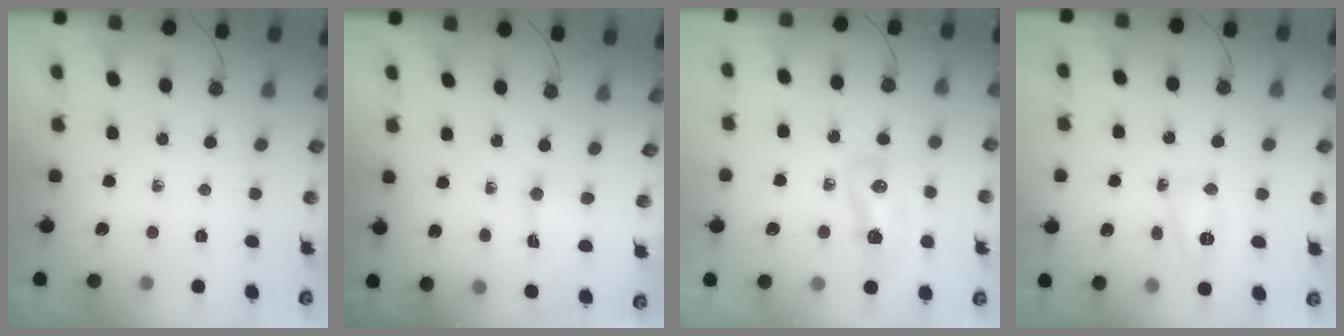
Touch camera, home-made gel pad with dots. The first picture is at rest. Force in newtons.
{"total": 1.2, "press": 1.0, "slide": 0.6}
{"total": 9.9, "press": 9.8, "slide": 0.9}
{"total": 7.8, "press": 7.7, "slide": 0.6}